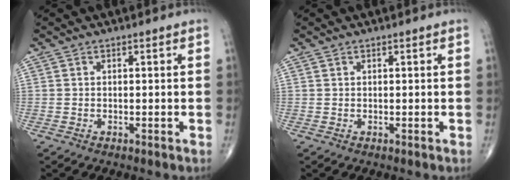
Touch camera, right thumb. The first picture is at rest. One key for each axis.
{"total": 0.0}